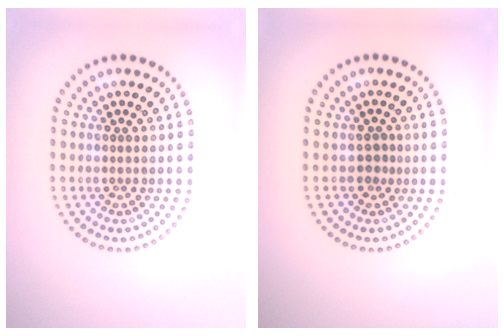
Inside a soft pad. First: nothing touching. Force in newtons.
{"total": 1.3, "press": 1.0, "slide": 0.8}